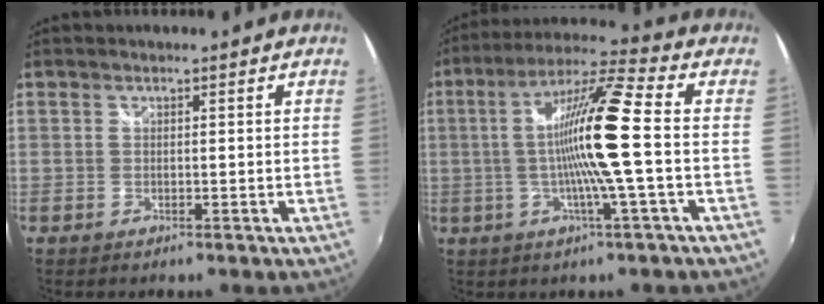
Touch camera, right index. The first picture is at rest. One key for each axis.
{"total": 14.5, "fx": -1.0, "fy": -0.7, "fz": 14.4, "tx": -0.261, "ty": 0.005, "tz": -0.025}